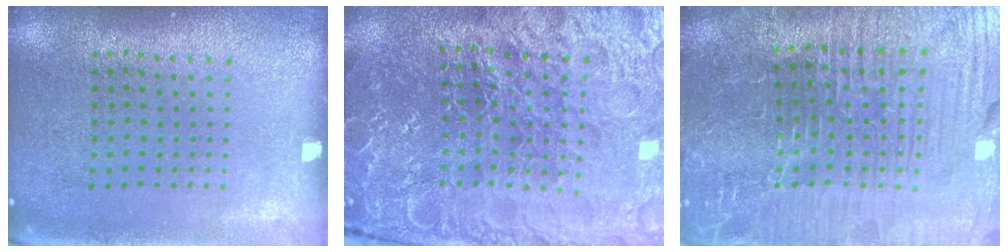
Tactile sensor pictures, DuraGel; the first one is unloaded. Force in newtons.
{"total": 5.0, "press": 4.8, "slide": 1.5}
{"total": 5.8, "press": 5.5, "slide": 1.7}